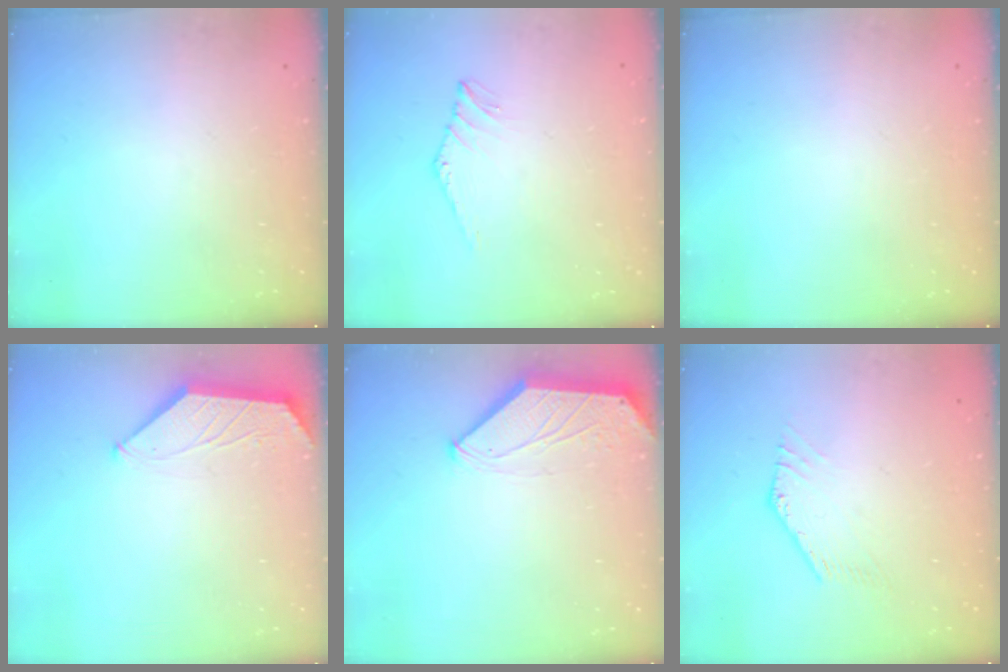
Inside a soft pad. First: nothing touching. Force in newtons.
{"total": 2.6, "press": 2.6, "slide": 0.4}
{"total": 0.0}
{"total": 1.6, "press": 1.6, "slide": 0.3}
{"total": 0.0}
{"total": 1.0, "press": 1.0, "slide": 0.2}